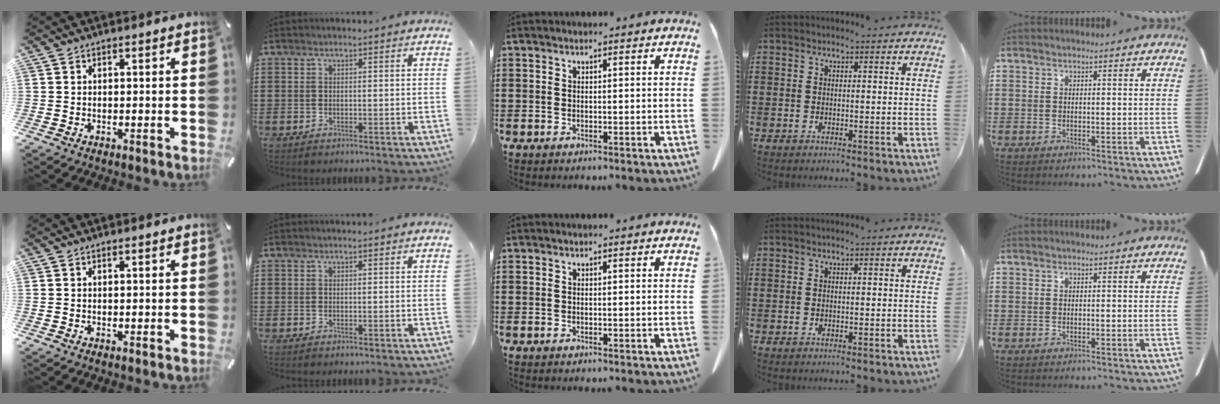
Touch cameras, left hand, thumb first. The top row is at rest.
{}